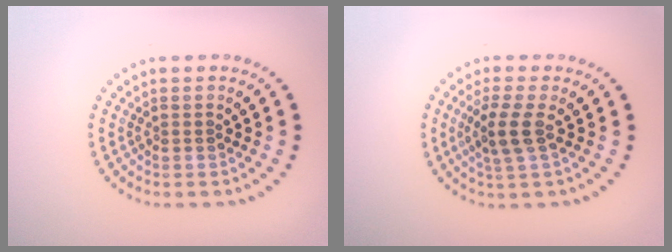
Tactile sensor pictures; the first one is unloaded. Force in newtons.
{"total": 2.7, "press": 2.4, "slide": 1.3}